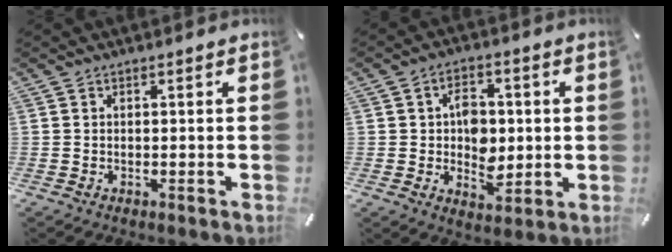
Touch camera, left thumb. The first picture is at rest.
{"total": 8.2, "force": [0.3, 6.2, 5.3], "torque": [-0.064, 0.003, 0.004]}